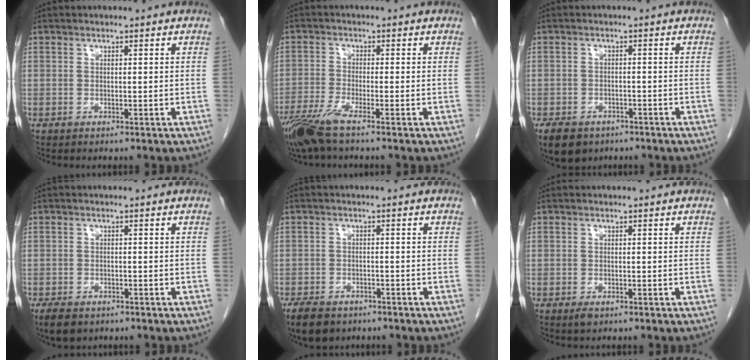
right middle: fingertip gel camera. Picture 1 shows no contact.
{"total": 6.0, "force": [-4.4, 0.1, 4.1], "torque": [-0.083, -0.018, -0.087]}
{"total": 8.4, "force": [-5.6, 5.3, 3.3], "torque": [-0.070, -0.005, -0.080]}
{"total": 4.8, "force": [-3.4, 2.5, 2.4], "torque": [-0.039, -0.007, -0.048]}
{"total": 7.4, "force": [-5.3, 4.1, 3.2], "torque": [-0.057, -0.005, -0.080]}
{"total": 1.1, "force": [-0.7, 0.5, 0.7], "torque": [-0.014, -0.001, -0.006]}